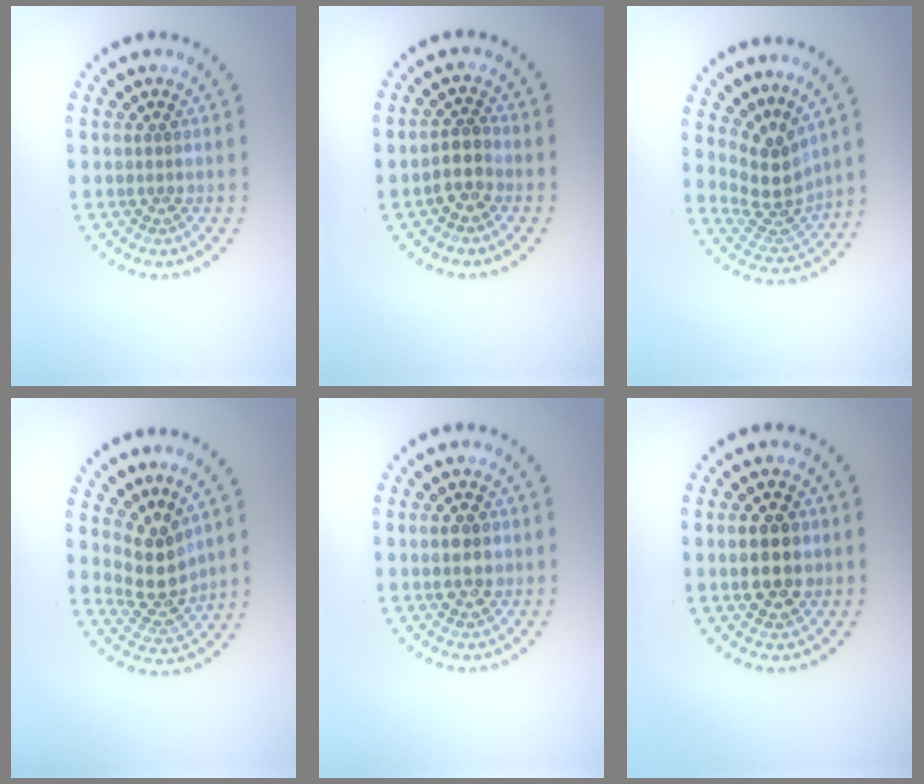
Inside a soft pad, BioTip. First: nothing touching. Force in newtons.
{"total": 2.6, "press": 2.3, "slide": 1.2}
{"total": 3.8, "press": 3.0, "slide": 2.3}
{"total": 3.6, "press": 3.0, "slide": 2.0}
{"total": 2.4, "press": 2.4, "slide": 0.3}
{"total": 5.1, "press": 5.1, "slide": 0.3}